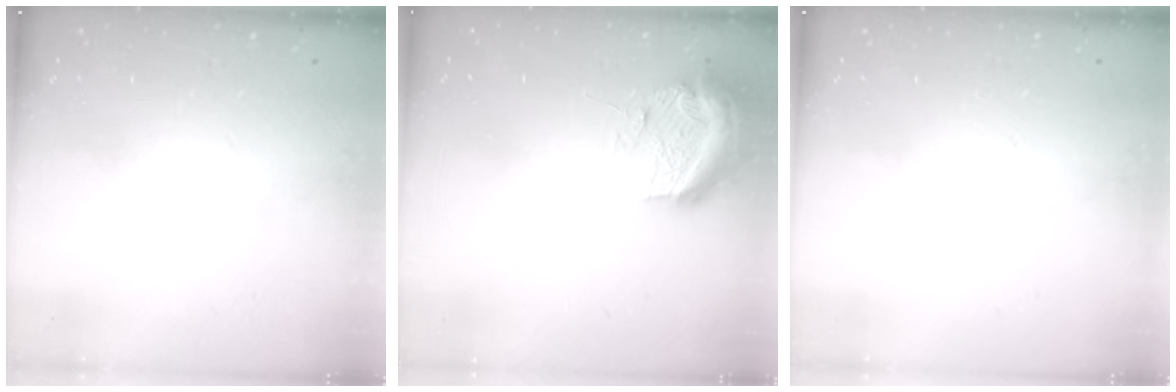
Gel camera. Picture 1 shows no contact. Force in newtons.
{"total": 11.7, "press": 11.7, "slide": 1.3}
{"total": 0.0}